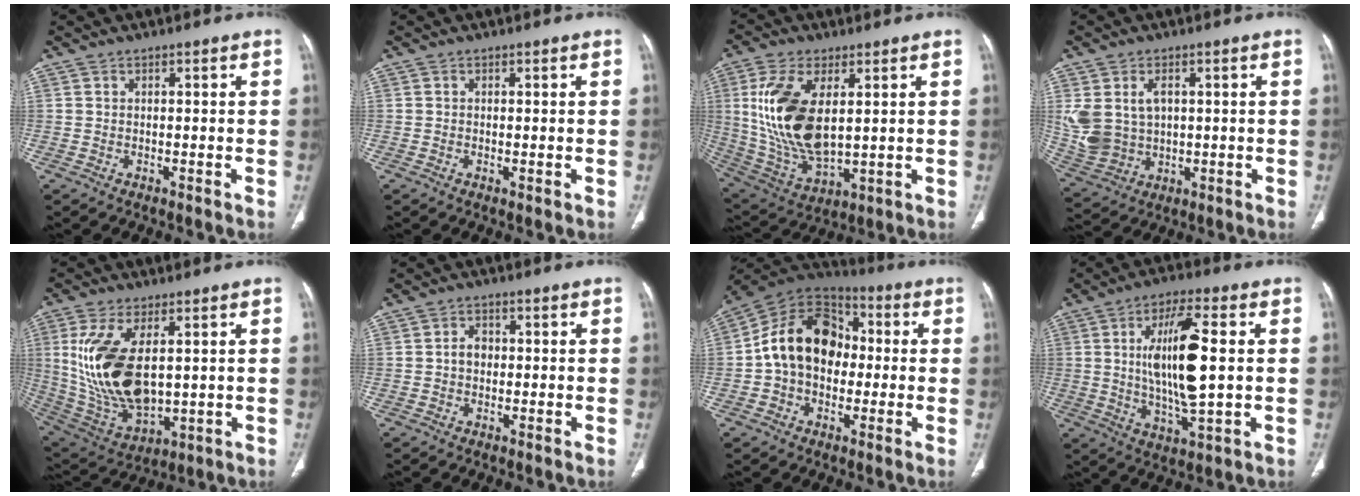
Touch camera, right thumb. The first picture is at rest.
{"total": 0.6, "force": [-0.1, 0.2, 0.5], "torque": [-0.014, -0.003, -0.002]}
{"total": 17.8, "force": [3.3, 9.1, 14.9], "torque": [-0.300, -0.018, 0.077]}
{"total": 10.8, "force": [1.7, 7.9, 7.1], "torque": [-0.142, 0.001, 0.052]}
{"total": 18.2, "force": [2.6, 9.3, 15.4], "torque": [-0.307, -0.020, 0.070]}
{"total": 2.6, "force": [-0.1, 2.1, 1.6], "torque": [-0.018, 0.009, -0.007]}
{"total": 16.5, "force": [-0.1, 12.3, 11.0], "torque": [-0.159, 0.042, -0.013]}
{"total": 16.5, "force": [2.0, 4.9, 15.6], "torque": [-0.281, -0.013, 0.037]}